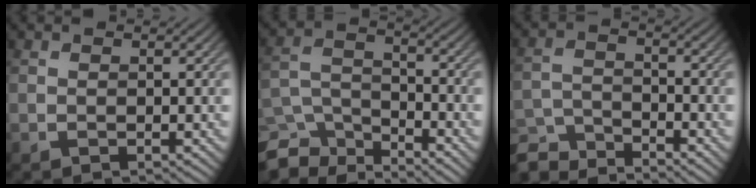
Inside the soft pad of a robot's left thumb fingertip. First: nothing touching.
{"total": 8.5, "force": [-7.3, 2.9, 3.2], "torque": [-0.082, -0.009, -0.139]}
{"total": 6.2, "force": [-5.7, 1.3, 1.8], "torque": [-0.046, -0.006, -0.117]}